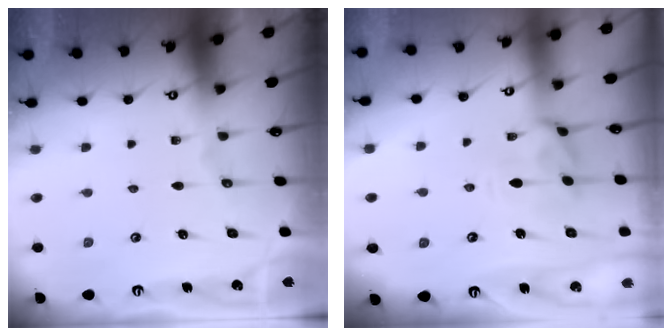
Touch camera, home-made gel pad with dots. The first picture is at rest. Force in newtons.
{"total": 1.7, "press": 1.5, "slide": 0.8}